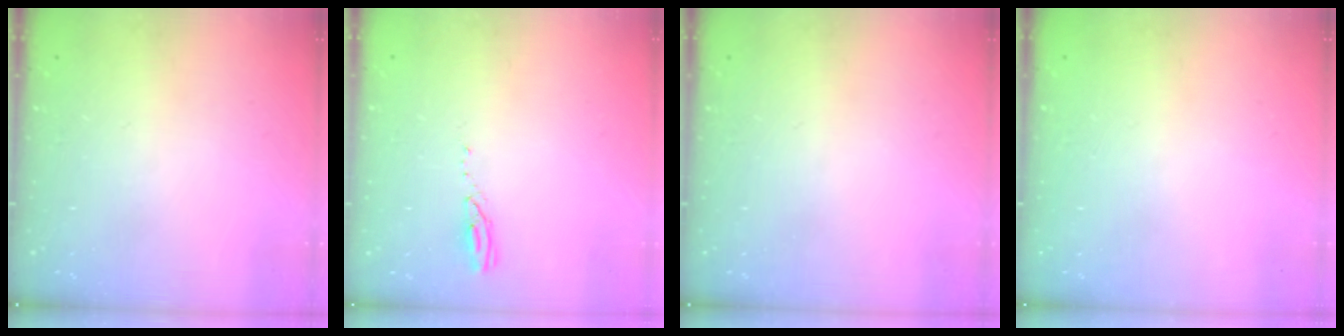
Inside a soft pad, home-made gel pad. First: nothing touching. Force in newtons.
{"total": 3.4, "press": 3.3, "slide": 0.3}
{"total": 0.0}
{"total": 0.0}